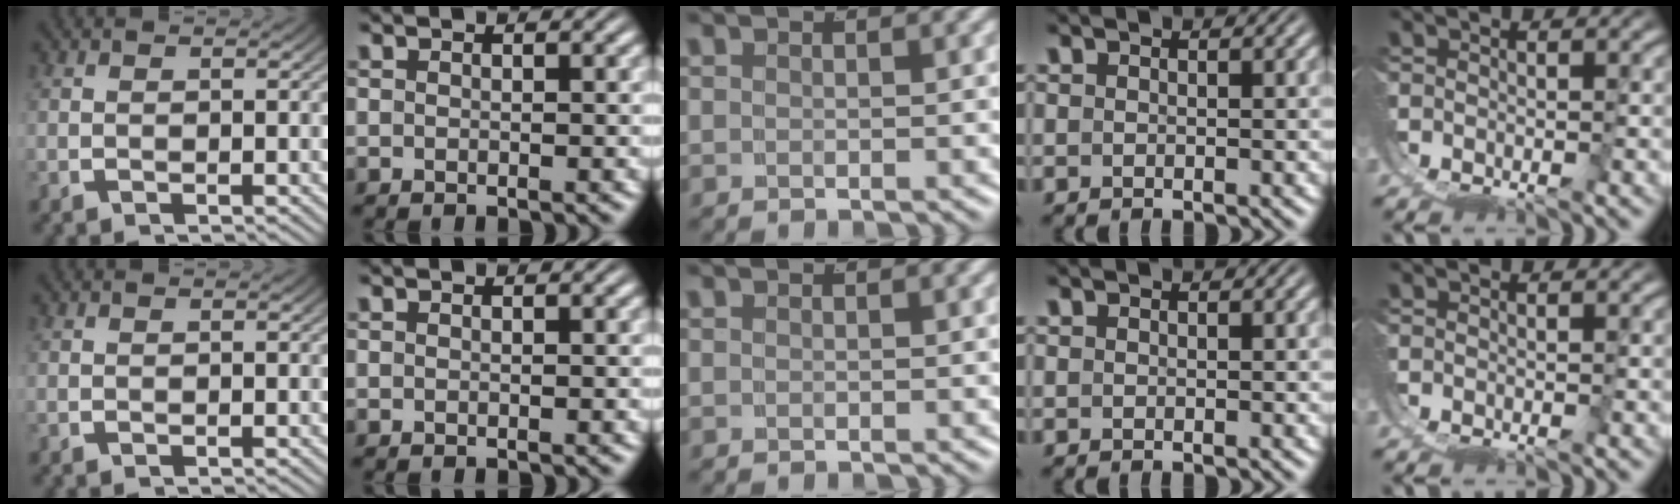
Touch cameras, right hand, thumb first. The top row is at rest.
{}